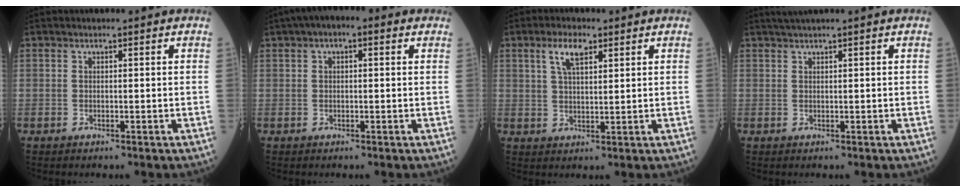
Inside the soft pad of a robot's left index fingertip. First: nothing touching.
{"total": 5.0, "force": [2.3, 2.0, 3.9], "torque": [-0.066, 0.035, 0.027]}
{"total": 4.7, "force": [2.5, 1.6, 3.6], "torque": [-0.078, 0.009, 0.050]}
{"total": 1.7, "force": [1.2, -0.4, 1.1], "torque": [-0.024, 0.012, 0.027]}